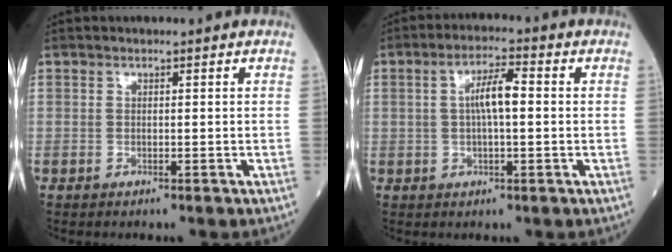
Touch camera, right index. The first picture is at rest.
{"total": 5.4, "force": [0.5, 1.1, 5.3], "torque": [-0.099, 0.014, 0.006]}